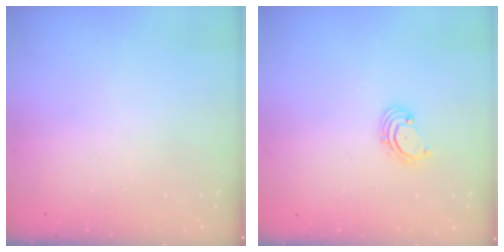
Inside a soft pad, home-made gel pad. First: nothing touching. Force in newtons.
{"total": 2.0, "press": 1.9, "slide": 0.6}